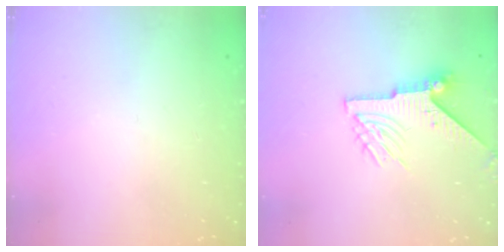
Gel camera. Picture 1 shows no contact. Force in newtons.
{"total": 7.9, "press": 7.9, "slide": 0.8}